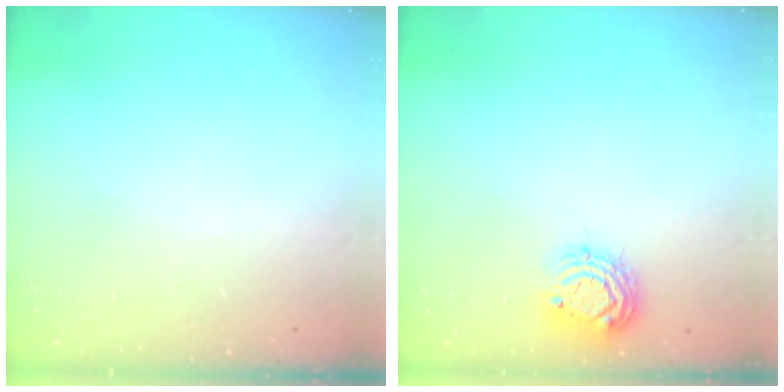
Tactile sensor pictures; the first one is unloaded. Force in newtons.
{"total": 8.6, "press": 8.6, "slide": 0.7}